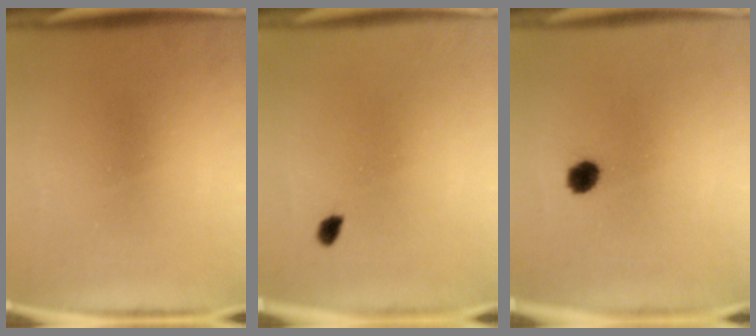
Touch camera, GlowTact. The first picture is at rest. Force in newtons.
{"total": 1.5}
{"total": 2.9}